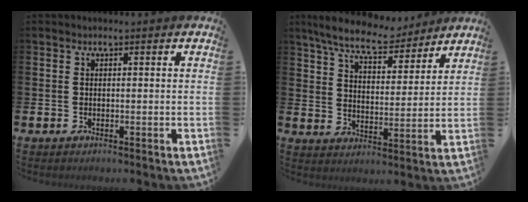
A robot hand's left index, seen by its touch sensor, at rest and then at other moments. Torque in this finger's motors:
{"motor_torque": [1.15, -0.99, 0.57, 0.21]}